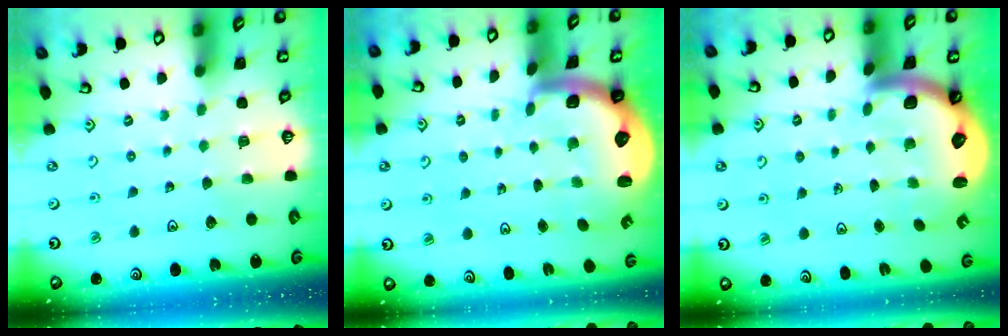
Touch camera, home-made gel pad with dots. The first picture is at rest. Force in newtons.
{"total": 2.8, "press": 2.5, "slide": 1.4}
{"total": 3.2, "press": 3.1, "slide": 0.5}